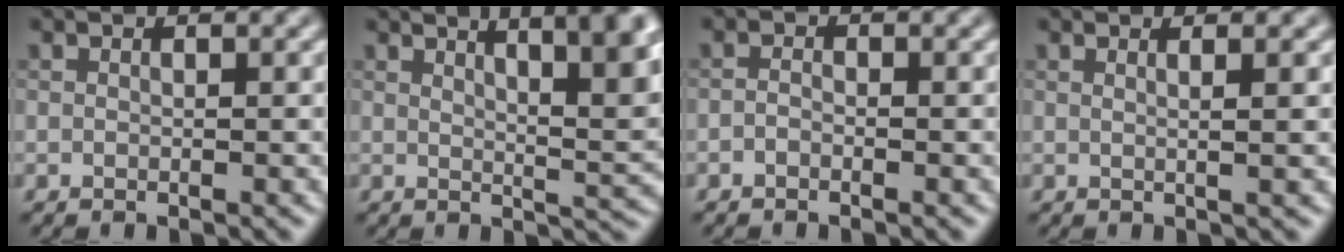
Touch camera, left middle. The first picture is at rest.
{"total": 8.9, "force": [4.6, 2.7, 7.1], "torque": [-0.055, 0.033, 0.054]}
{"total": 1.0, "force": [-1.0, 0.0, 0.1], "torque": [-0.005, 0.001, -0.013]}
{"total": 2.3, "force": [0.6, 1.0, 2.0], "torque": [-0.018, 0.011, -0.016]}